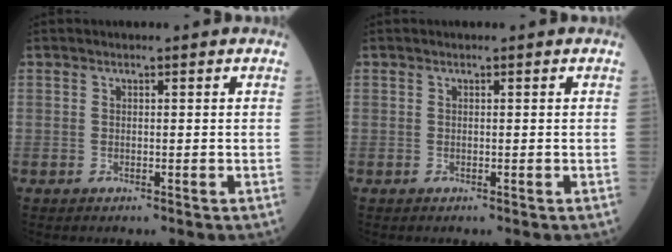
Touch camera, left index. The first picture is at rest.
{"total": 0.0}